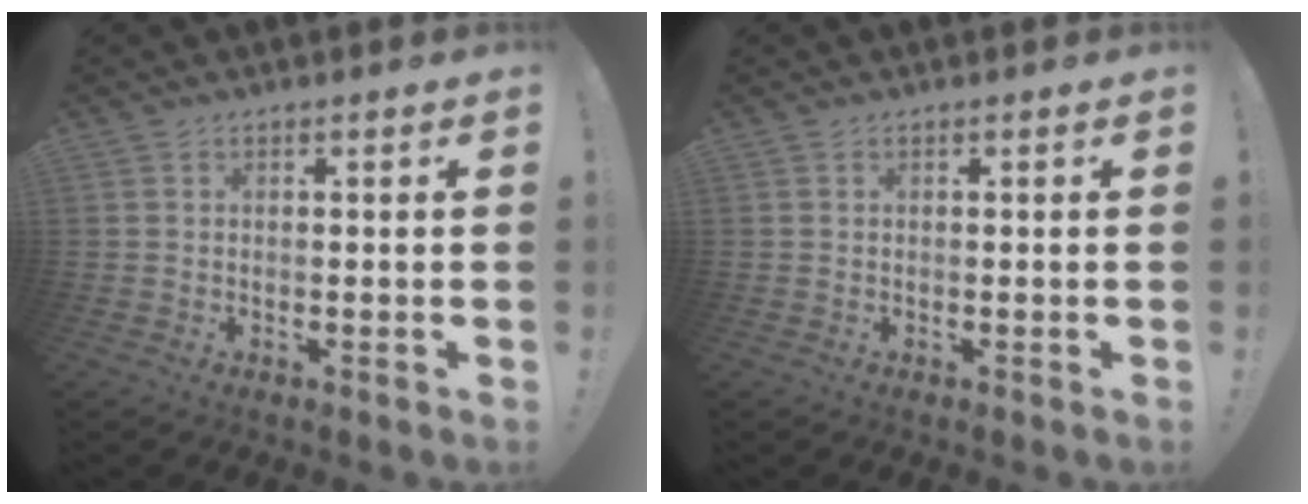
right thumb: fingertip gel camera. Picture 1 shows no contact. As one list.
[{"total": 0.0}]